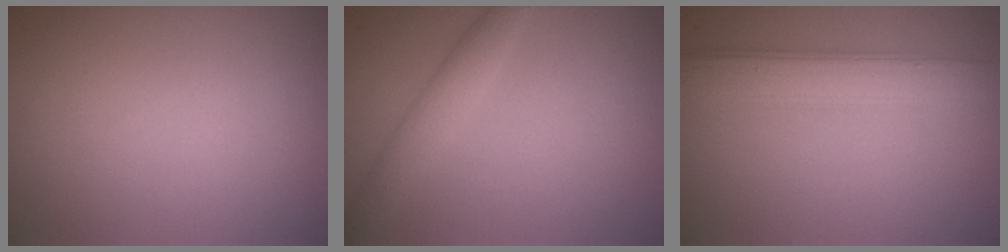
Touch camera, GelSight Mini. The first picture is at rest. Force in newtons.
{"total": 2.4, "press": 2.4, "slide": 0.0}
{"total": 4.1, "press": 4.1, "slide": 0.1}